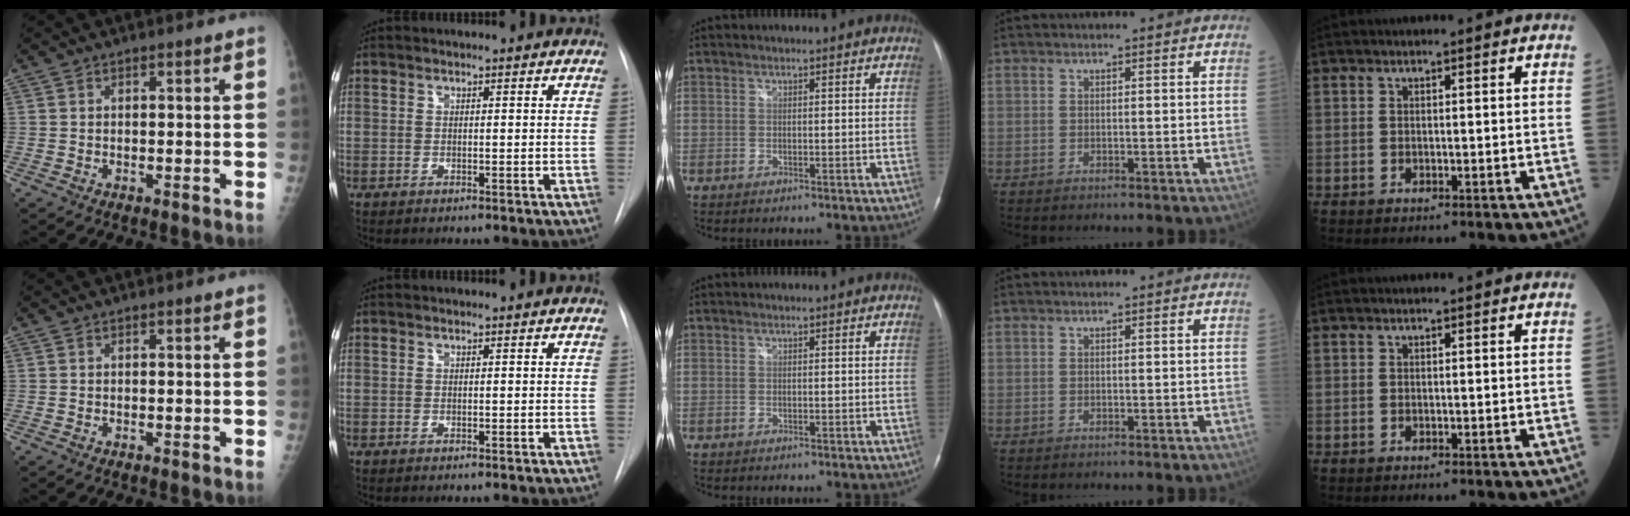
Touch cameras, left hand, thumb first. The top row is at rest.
{}